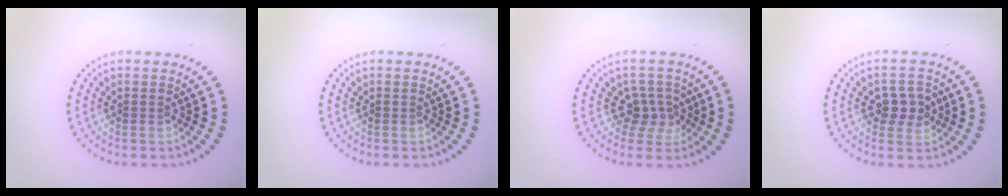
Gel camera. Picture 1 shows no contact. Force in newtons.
{"total": 0.0}
{"total": 2.6, "press": 2.0, "slide": 1.6}
{"total": 2.6, "press": 2.6, "slide": 0.3}